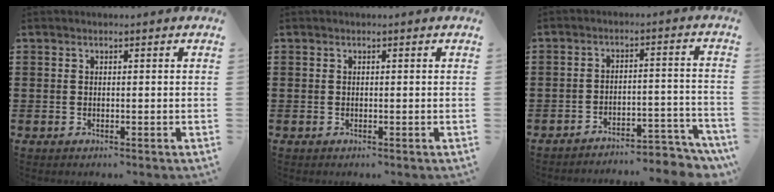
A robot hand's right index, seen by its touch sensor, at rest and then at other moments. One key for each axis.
{"total": 0.0}
{"total": 4.9, "fx": -4.7, "fy": 0.8, "fz": 1.2, "tx": -0.020, "ty": 0.007, "tz": -0.094}